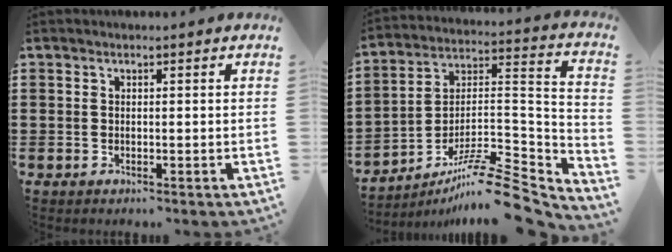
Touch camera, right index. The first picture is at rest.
{"total": 11.5, "force": [-9.2, 1.9, 6.6], "torque": [-0.108, 0.017, -0.179]}